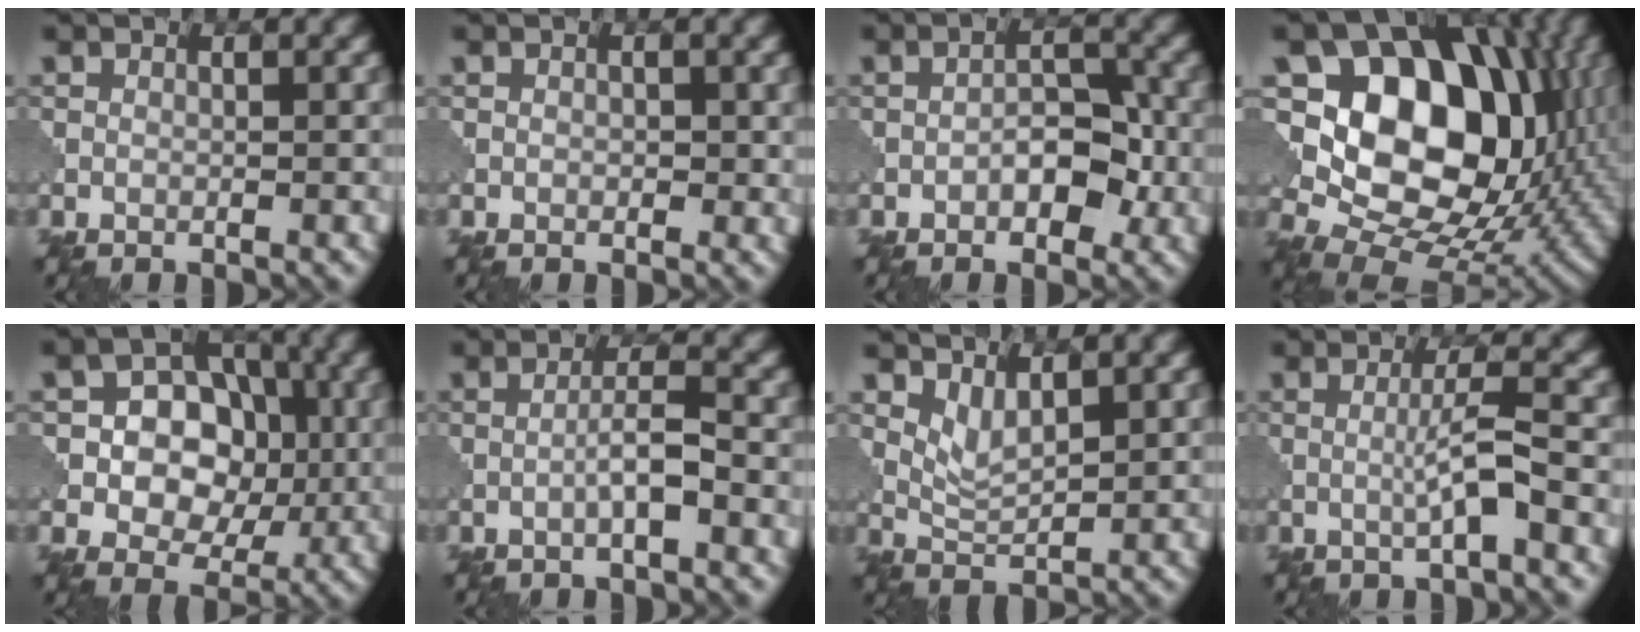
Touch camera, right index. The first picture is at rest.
{"total": 0.9, "force": [0.0, 0.6, 0.6], "torque": [-0.007, -0.003, 0.000]}
{"total": 3.6, "force": [-1.3, 1.9, 2.8], "torque": [-0.039, 0.008, -0.021]}
{"total": 14.9, "force": [2.8, 10.6, 10.1], "torque": [-0.146, 0.007, 0.043]}
{"total": 7.8, "force": [0.0, 6.1, 4.8], "torque": [-0.057, 0.007, -0.017]}
{"total": 2.6, "force": [-0.9, 0.2, 2.4], "torque": [-0.042, 0.010, -0.019]}
{"total": 2.3, "force": [1.4, 0.8, 1.6], "torque": [-0.038, -0.009, 0.033]}
{"total": 3.1, "force": [-0.4, 0.1, 3.1], "torque": [-0.054, 0.004, -0.013]}